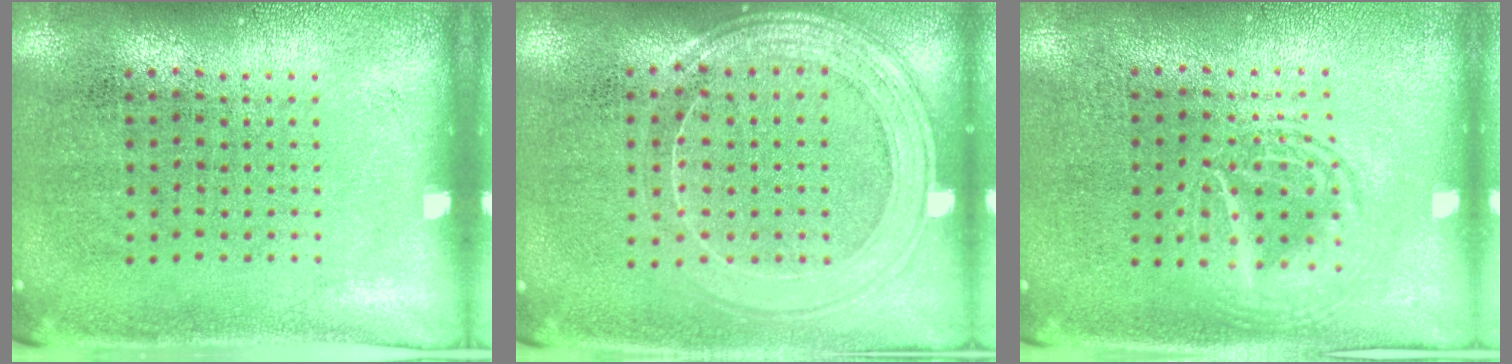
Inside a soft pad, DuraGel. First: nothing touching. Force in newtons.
{"total": 1.6, "press": 1.5, "slide": 0.6}
{"total": 1.6, "press": 1.6, "slide": 0.2}